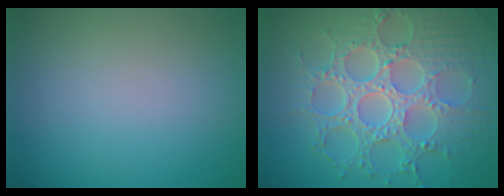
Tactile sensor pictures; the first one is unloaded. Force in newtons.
{"total": 8.9, "press": 6.6, "slide": 6.0}